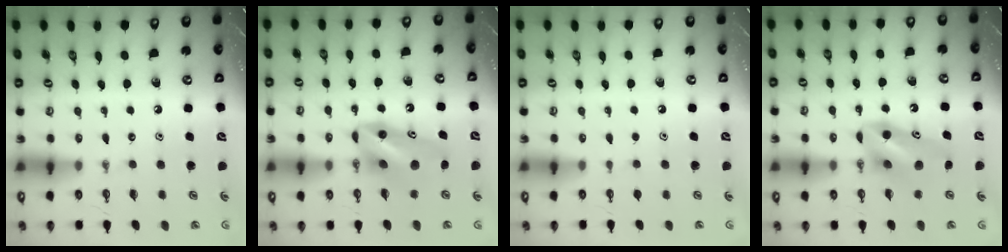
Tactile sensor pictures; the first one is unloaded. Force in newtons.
{"total": 9.1, "press": 7.9, "slide": 4.5}
{"total": 1.2, "press": 0.5, "slide": 1.0}
{"total": 8.3, "press": 8.1, "slide": 1.8}